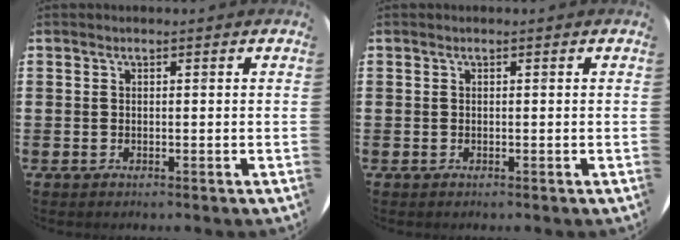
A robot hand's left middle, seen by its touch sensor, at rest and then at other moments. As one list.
[{"total": 0.0}]